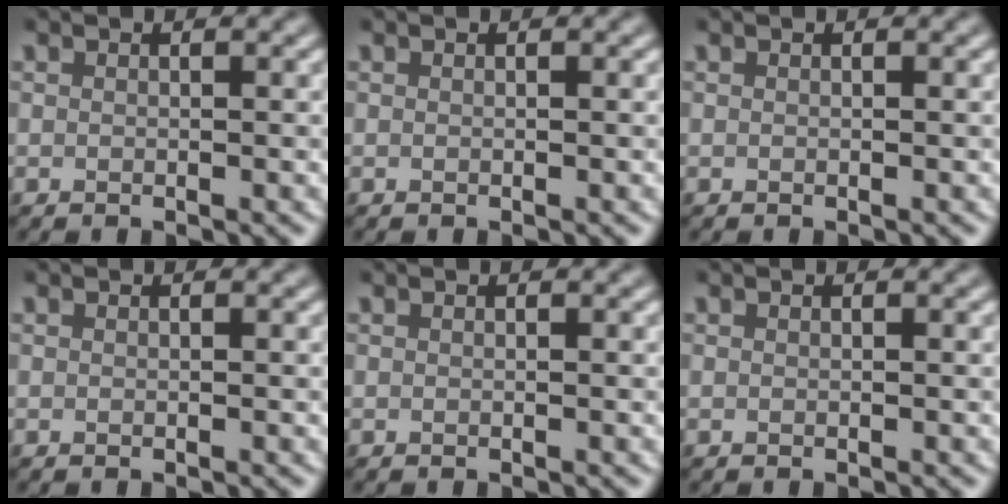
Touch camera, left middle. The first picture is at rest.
{"total": 0.0}
{"total": 0.0}
{"total": 0.0}
{"total": 0.0}
{"total": 0.0}